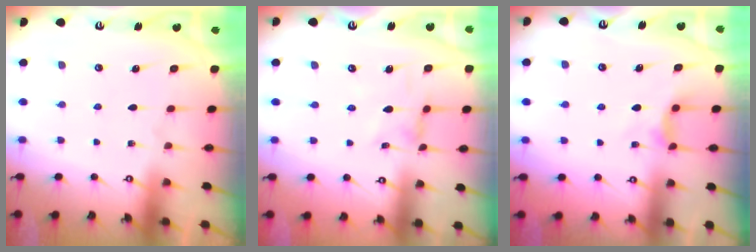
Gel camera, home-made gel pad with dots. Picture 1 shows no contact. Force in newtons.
{"total": 1.1, "press": 1.1, "slide": 0.1}
{"total": 6.5, "press": 6.4, "slide": 0.6}